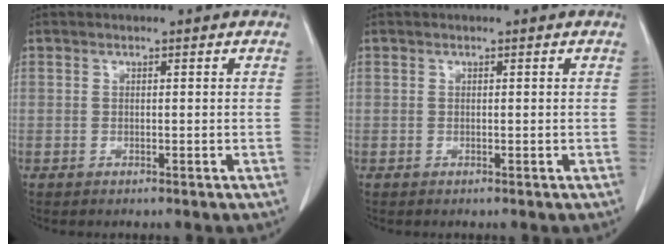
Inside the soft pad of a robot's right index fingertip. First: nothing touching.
{"total": 0.0}